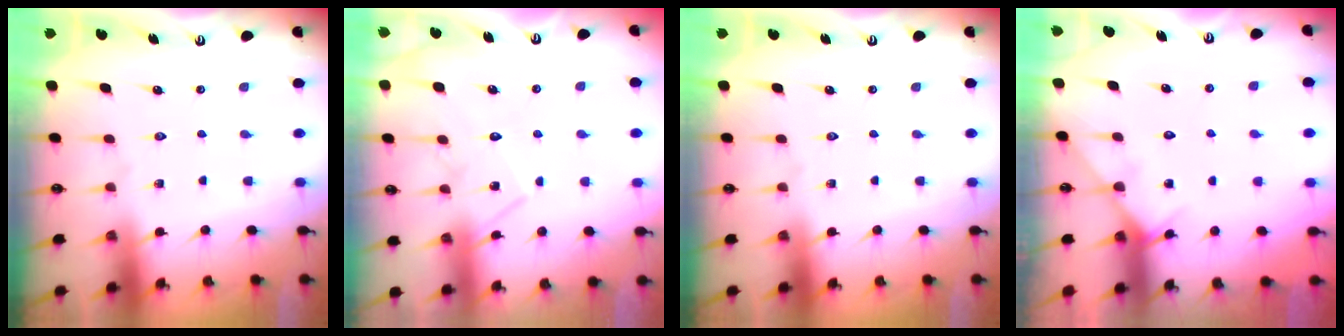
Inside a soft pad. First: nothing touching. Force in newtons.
{"total": 9.9, "press": 9.9, "slide": 0.4}
{"total": 0.0}
{"total": 5.3, "press": 5.3, "slide": 0.5}